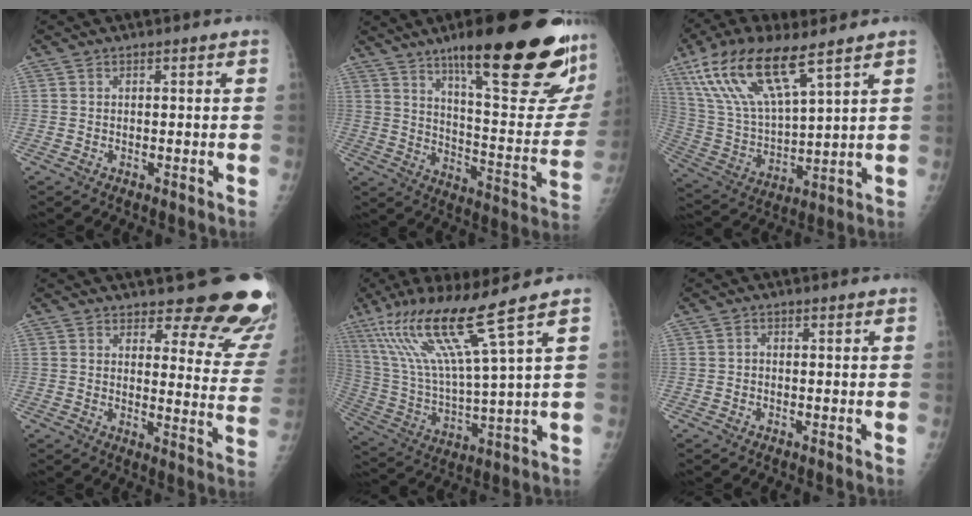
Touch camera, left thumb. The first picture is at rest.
{"total": 31.5, "force": [19.3, 6.9, 23.9], "torque": [-0.275, -0.066, 0.286]}
{"total": 17.8, "force": [10.5, 5.5, 13.3], "torque": [-0.266, -0.029, 0.212]}
{"total": 17.5, "force": [15.1, 5.1, 7.4], "torque": [-0.039, -0.123, 0.162]}
{"total": 18.1, "force": [10.3, 0.3, 14.9], "torque": [-0.293, -0.045, 0.196]}
{"total": 0.5, "force": [-0.1, 0.4, 0.3], "torque": [-0.002, 0.001, -0.006]}